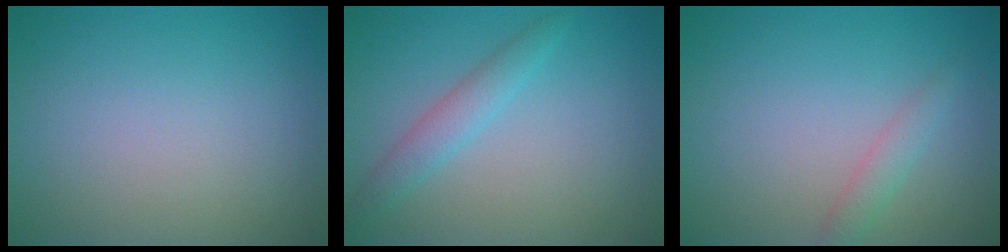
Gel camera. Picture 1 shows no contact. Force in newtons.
{"total": 2.2, "press": 2.2, "slide": 0.1}
{"total": 1.5, "press": 1.5, "slide": 0.1}